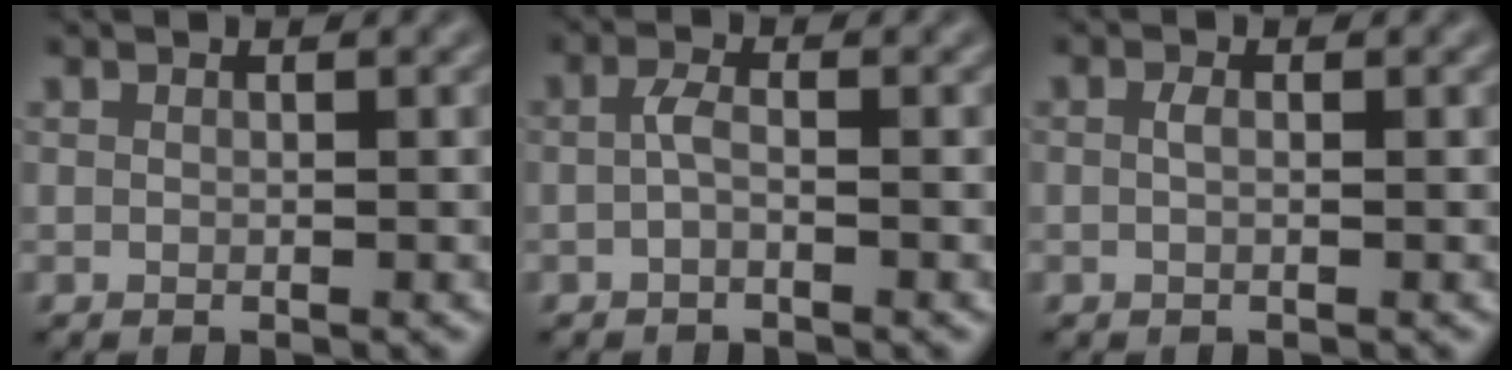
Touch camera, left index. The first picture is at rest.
{"total": 1.2, "force": [-0.7, 0.3, 0.9], "torque": [-0.024, 0.005, -0.011]}
{"total": 0.6, "force": [-0.3, 0.2, 0.5], "torque": [-0.011, 0.006, -0.002]}